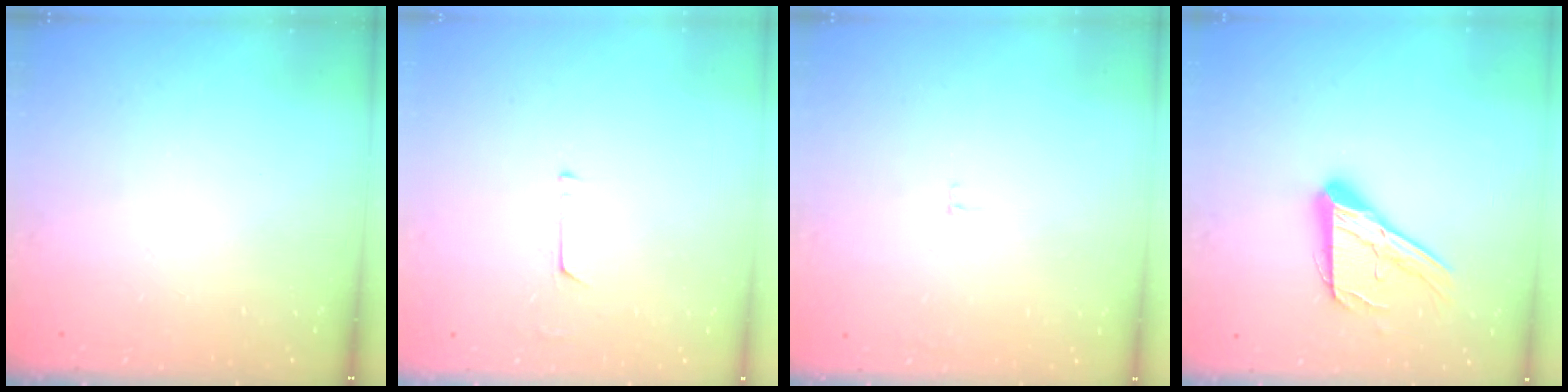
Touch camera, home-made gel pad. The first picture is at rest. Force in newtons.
{"total": 4.6, "press": 4.6, "slide": 0.3}
{"total": 3.4, "press": 3.4, "slide": 0.3}
{"total": 15.7, "press": 15.7, "slide": 1.5}